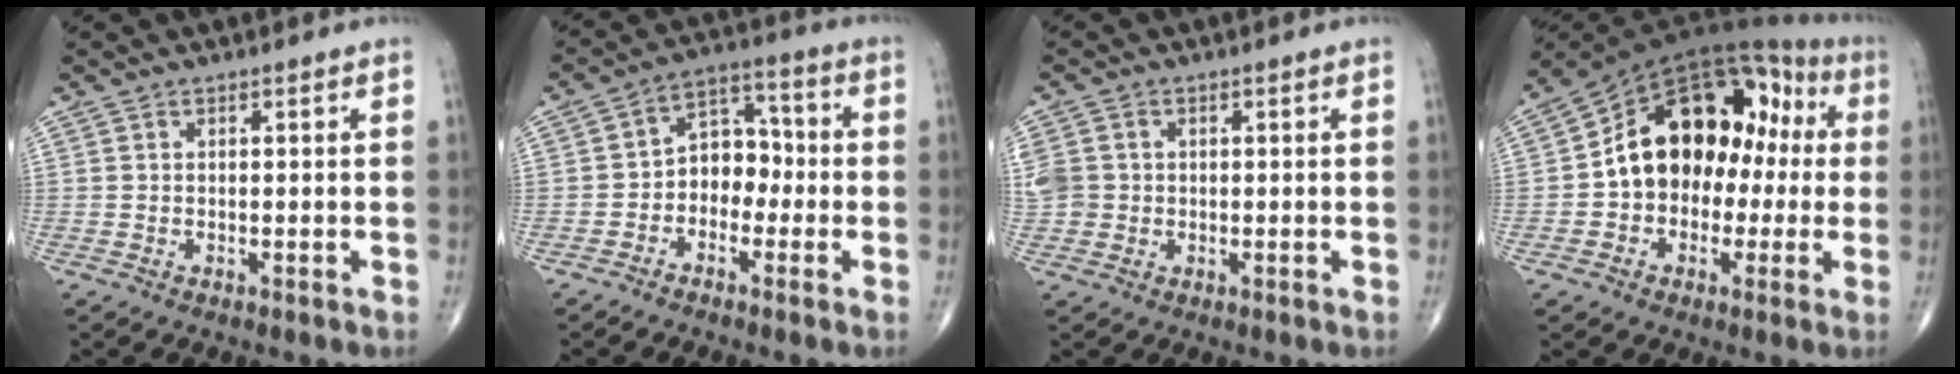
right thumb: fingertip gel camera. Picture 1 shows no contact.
{"total": 7.8, "force": [-1.9, 6.0, 4.7], "torque": [-0.038, 0.041, -0.050]}
{"total": 7.6, "force": [0.7, 6.9, 3.3], "torque": [-0.089, 0.020, 0.025]}
{"total": 19.1, "force": [0.0, 13.4, 13.6], "torque": [-0.167, 0.063, -0.005]}